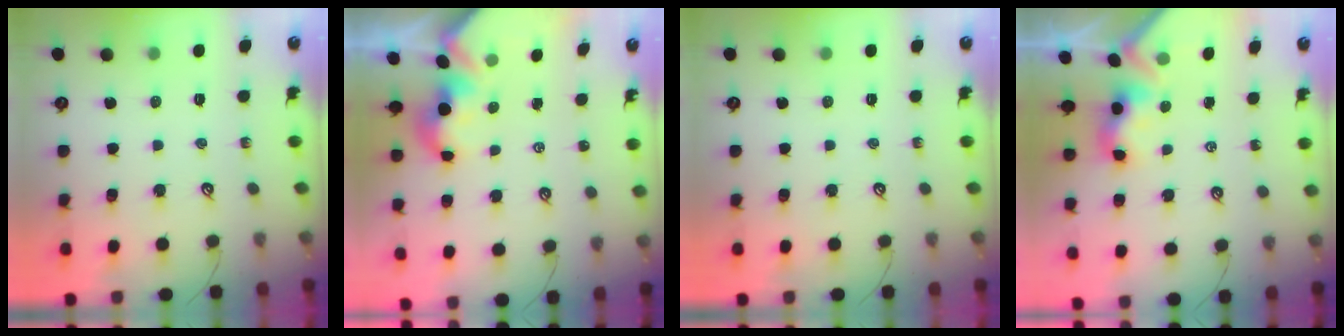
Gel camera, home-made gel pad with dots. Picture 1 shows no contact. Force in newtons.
{"total": 1.7, "press": 1.7, "slide": 0.2}
{"total": 0.0}
{"total": 3.0, "press": 3.0, "slide": 0.4}